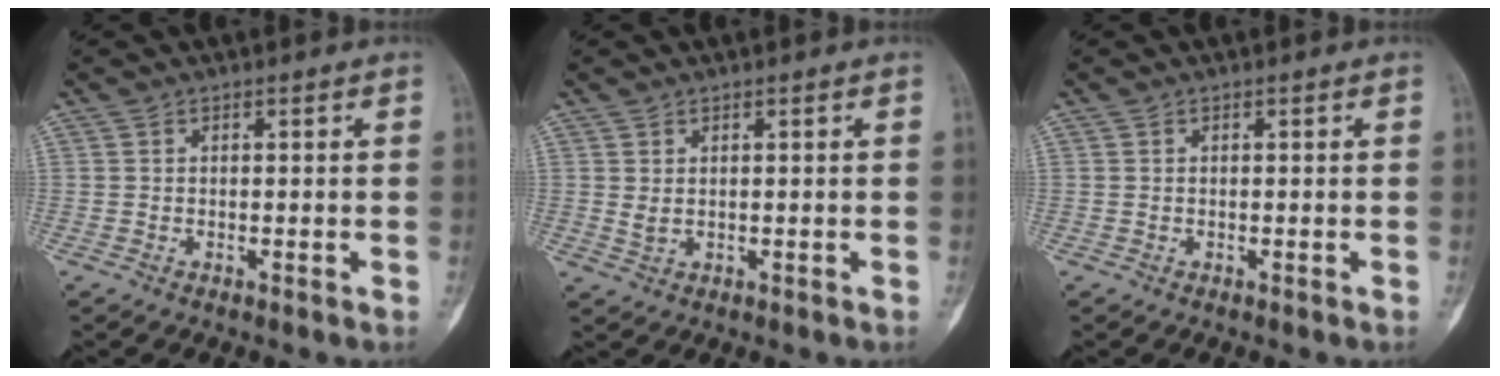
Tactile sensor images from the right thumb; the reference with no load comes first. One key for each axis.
{"total": 1.3, "fx": 0.4, "fy": 0.7, "fz": 1.0, "tx": -0.016, "ty": -0.001, "tz": 0.014}
{"total": 0.0}